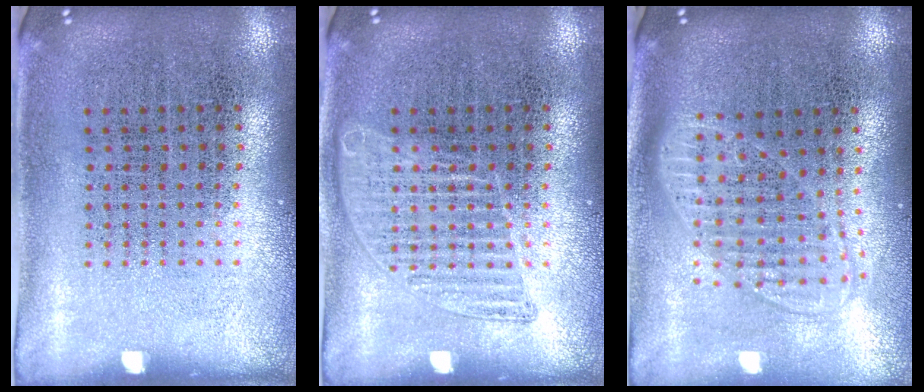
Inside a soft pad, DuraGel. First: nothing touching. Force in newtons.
{"total": 1.6, "press": 1.6, "slide": 0.2}
{"total": 1.7, "press": 1.4, "slide": 1.0}